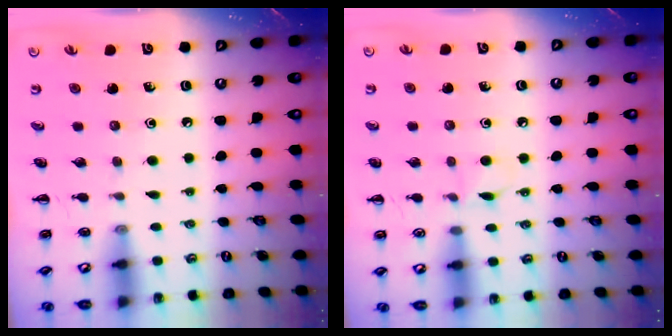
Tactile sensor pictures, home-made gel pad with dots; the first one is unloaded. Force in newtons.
{"total": 3.8, "press": 3.6, "slide": 1.3}